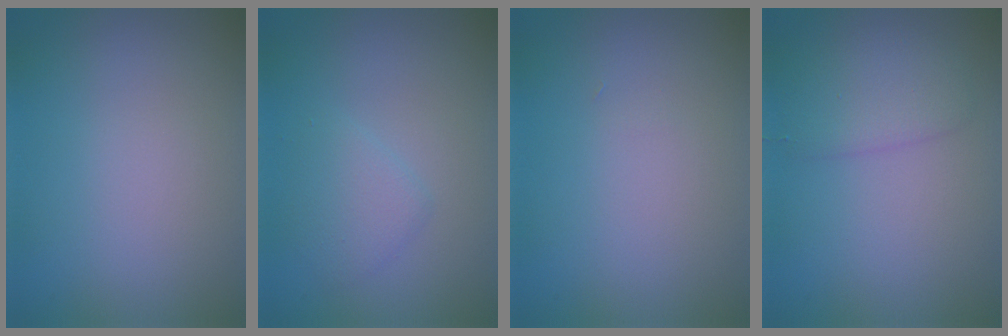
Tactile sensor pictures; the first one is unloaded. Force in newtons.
{"total": 2.0, "press": 2.0, "slide": 0.1}
{"total": 0.0}
{"total": 2.7, "press": 2.7, "slide": 0.1}